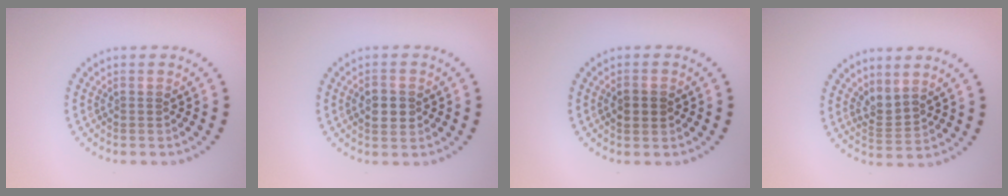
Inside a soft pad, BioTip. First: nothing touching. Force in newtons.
{"total": 2.8, "press": 2.8, "slide": 0.0}
{"total": 2.4, "press": 2.4, "slide": 0.1}
{"total": 2.2, "press": 1.5, "slide": 1.6}